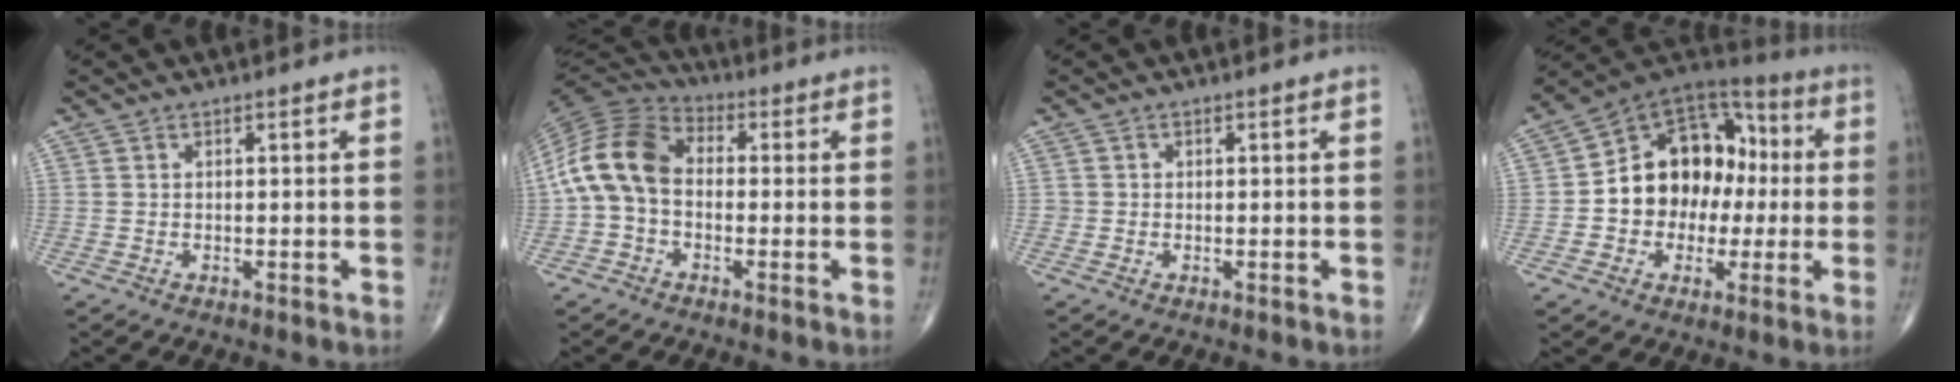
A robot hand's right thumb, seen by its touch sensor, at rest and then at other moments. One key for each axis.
{"total": 12.4, "fx": -0.8, "fy": 8.8, "fz": 8.7, "tx": -0.168, "ty": 0.031, "tz": -0.031}
{"total": 0.8, "fx": -0.1, "fy": 0.8, "fz": 0.0, "tx": 0.006, "ty": 0.005, "tz": -0.004}
{"total": 17.6, "fx": -0.7, "fy": 13.8, "fz": 11.0, "tx": -0.119, "ty": 0.047, "tz": -0.014}